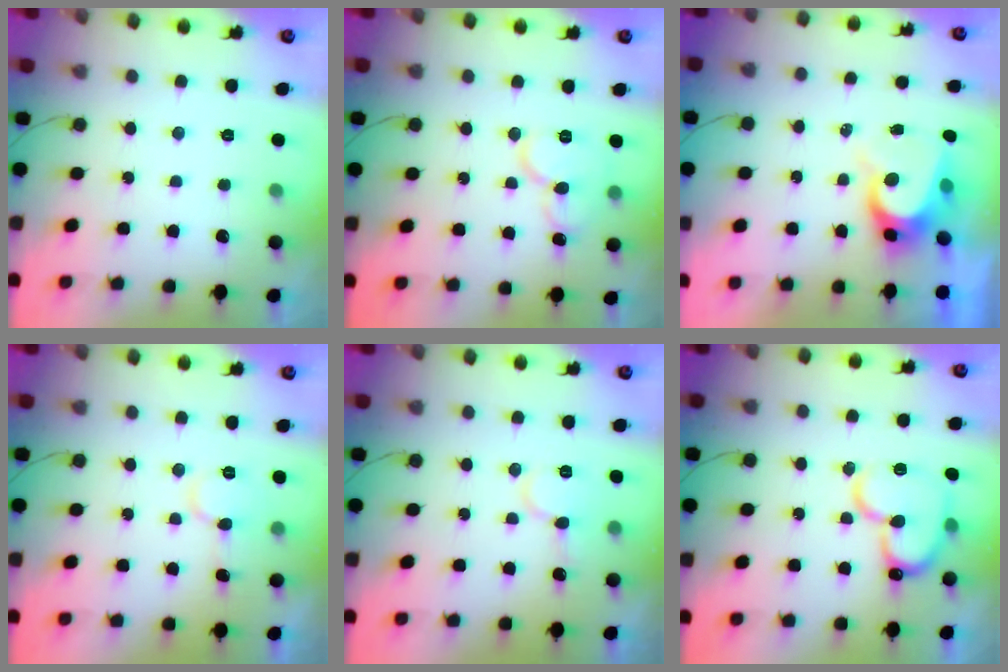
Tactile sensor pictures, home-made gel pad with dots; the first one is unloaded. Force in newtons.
{"total": 9.7, "press": 9.6, "slide": 1.1}
{"total": 6.2, "press": 6.2, "slide": 0.6}
{"total": 6.5, "press": 6.5, "slide": 0.5}
{"total": 8.7, "press": 8.7, "slide": 1.0}
{"total": 16.7, "press": 16.6, "slide": 2.0}